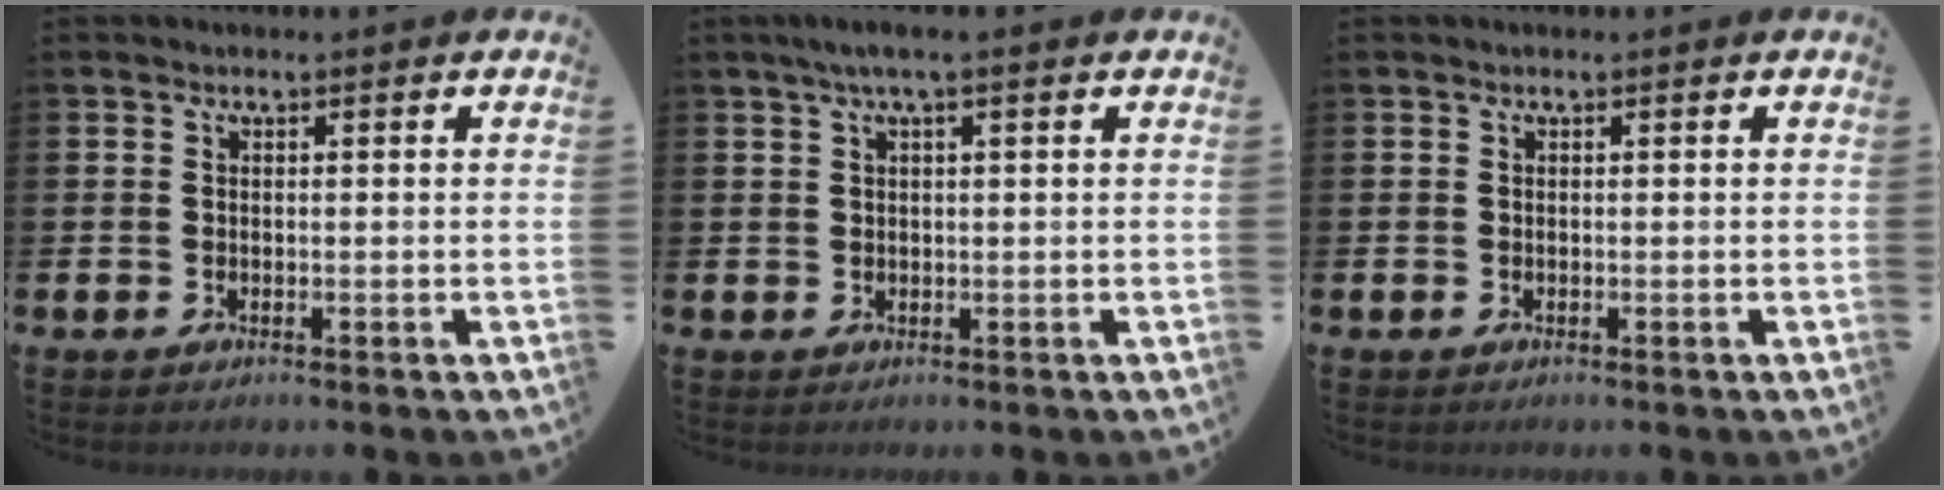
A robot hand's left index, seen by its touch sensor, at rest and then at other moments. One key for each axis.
{"total": 2.4, "fx": 1.4, "fy": 0.2, "fz": 2.0, "tx": -0.043, "ty": 0.007, "tz": 0.025}
{"total": 0.0}